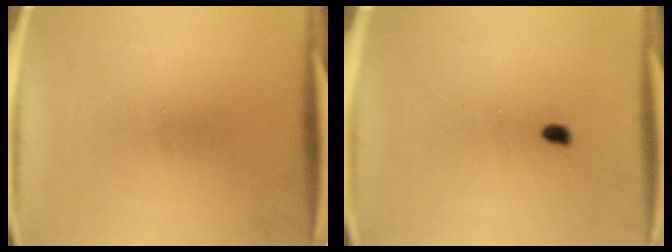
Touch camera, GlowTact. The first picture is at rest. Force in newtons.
{"total": 0.8}